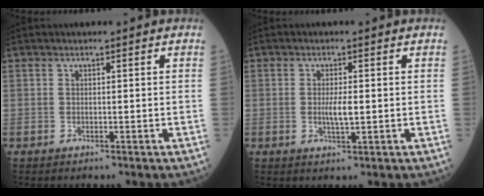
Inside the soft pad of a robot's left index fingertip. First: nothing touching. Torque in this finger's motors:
{"motor_torque": [0.60, 0.25, 0.09, 0.03]}